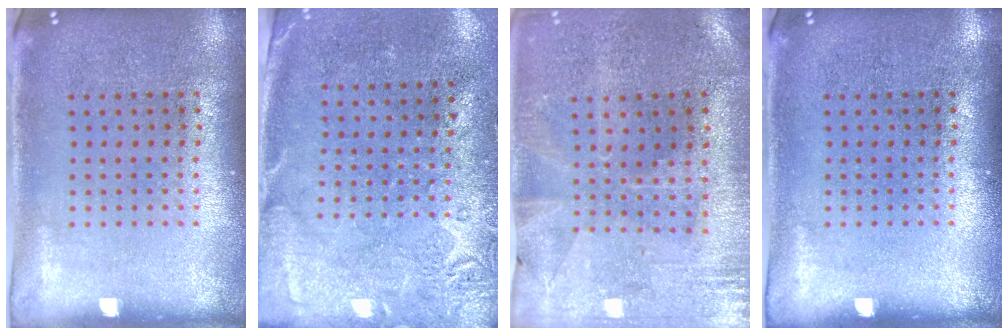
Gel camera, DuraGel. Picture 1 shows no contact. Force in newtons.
{"total": 2.8, "press": 2.2, "slide": 1.7}
{"total": 0.5, "press": 0.3, "slide": 0.4}
{"total": 0.0}